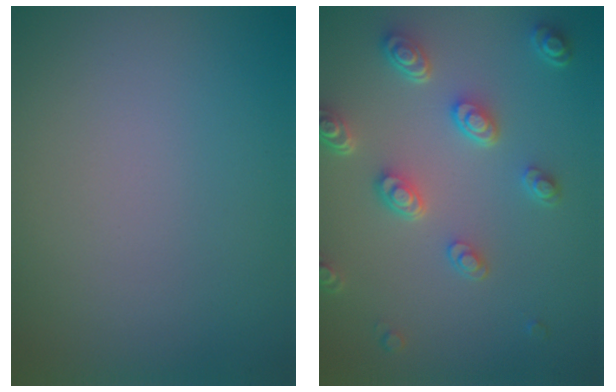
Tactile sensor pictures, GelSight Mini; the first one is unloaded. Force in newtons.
{"total": 4.8, "press": 3.6, "slide": 3.1}